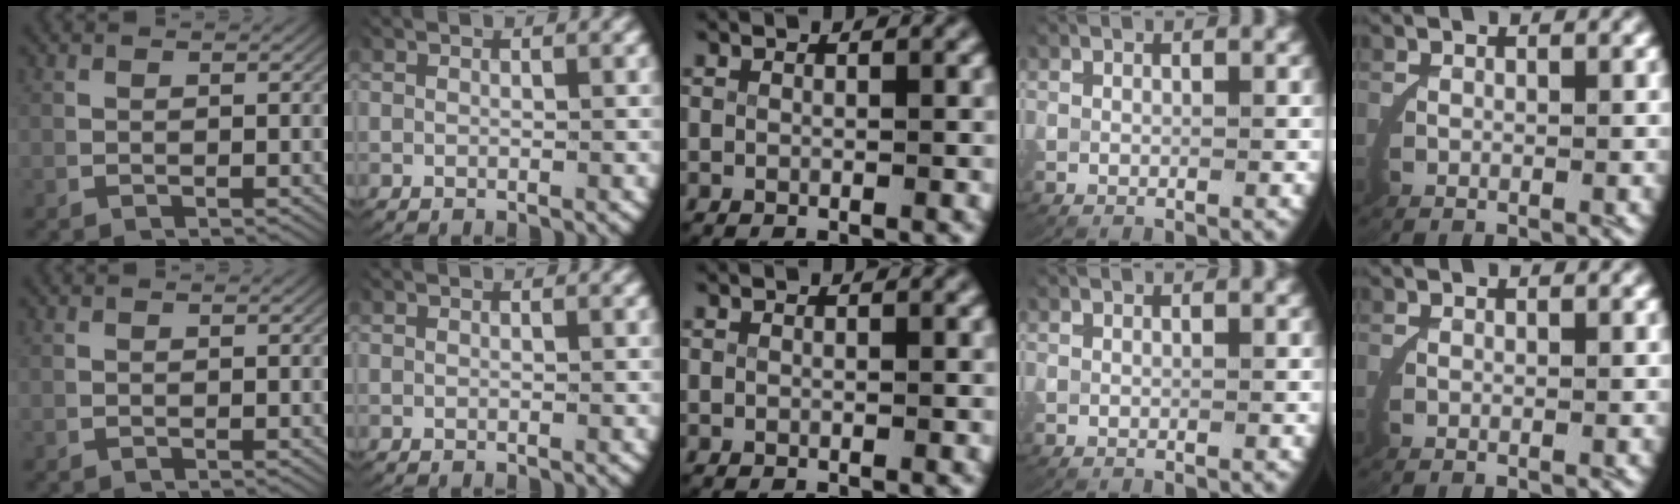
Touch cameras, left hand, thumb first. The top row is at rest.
{}